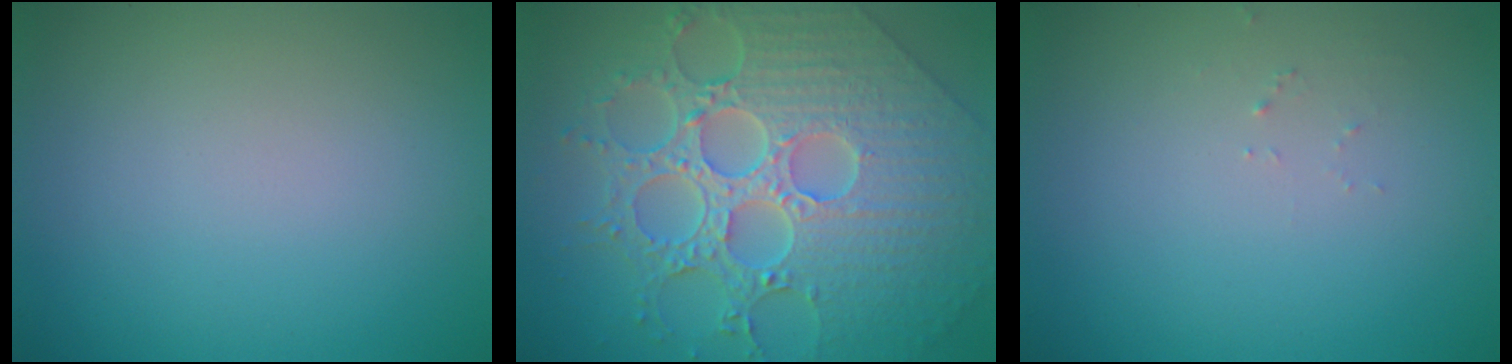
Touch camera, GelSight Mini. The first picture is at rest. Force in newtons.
{"total": 9.4, "press": 6.9, "slide": 6.3}
{"total": 0.7, "press": 0.7, "slide": 0.1}